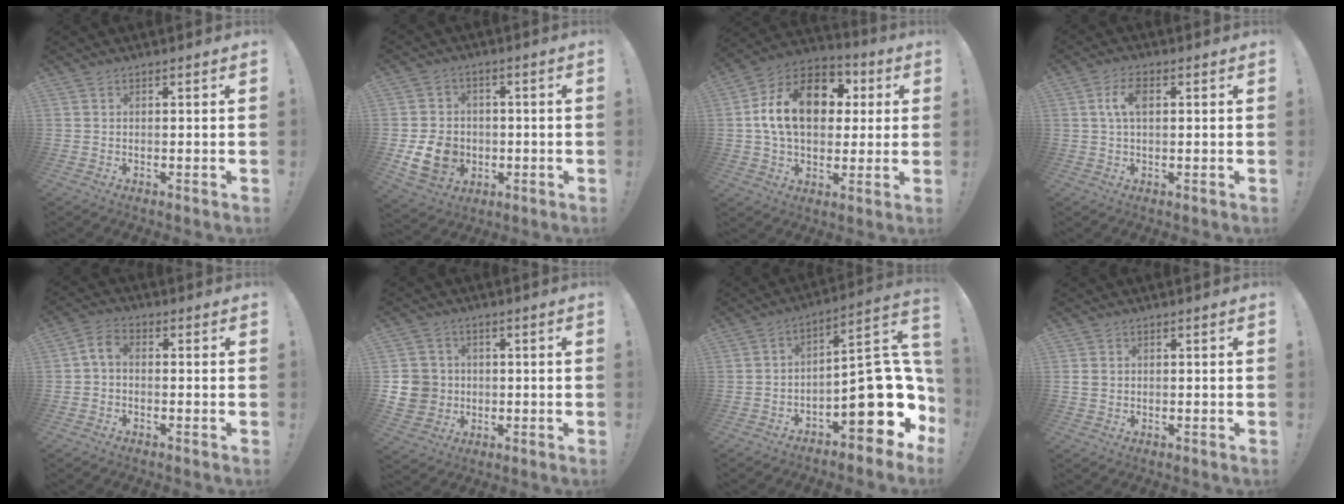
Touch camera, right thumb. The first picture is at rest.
{"total": 11.6, "force": [-2.4, 9.9, 5.5], "torque": [-0.107, 0.017, -0.034]}
{"total": 19.3, "force": [3.4, 13.5, 13.4], "torque": [-0.212, 0.008, 0.062]}
{"total": 5.6, "force": [1.2, 2.7, 4.7], "torque": [-0.081, 0.005, 0.018]}
{"total": 4.2, "force": [-0.5, 2.5, 3.3], "torque": [-0.080, 0.010, -0.010]}
{"total": 9.3, "force": [-0.6, 8.8, 3.0], "torque": [-0.064, 0.010, -0.005]}
{"total": 17.1, "force": [-3.9, 7.7, 14.7], "torque": [-0.178, 0.010, -0.054]}
{"total": 1.9, "force": [0.4, 1.7, 0.8], "torque": [-0.013, 0.005, 0.006]}